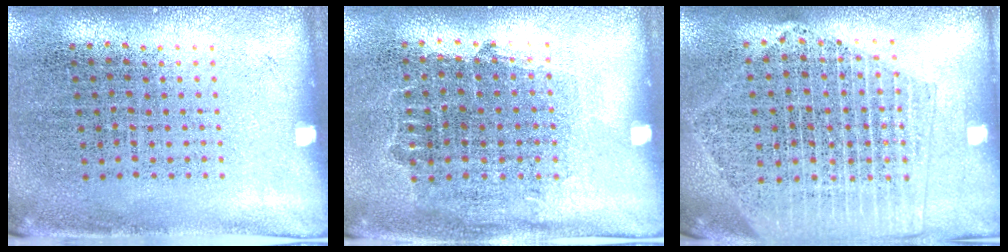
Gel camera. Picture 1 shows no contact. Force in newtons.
{"total": 0.8, "press": 0.7, "slide": 0.4}
{"total": 2.1, "press": 1.9, "slide": 0.9}